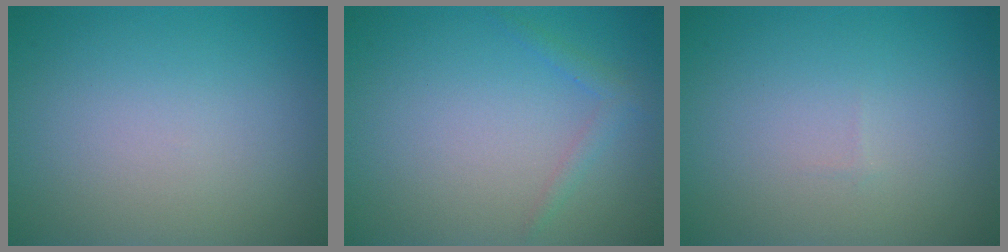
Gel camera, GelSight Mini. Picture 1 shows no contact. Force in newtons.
{"total": 1.2, "press": 1.2, "slide": 0.1}
{"total": 0.0}